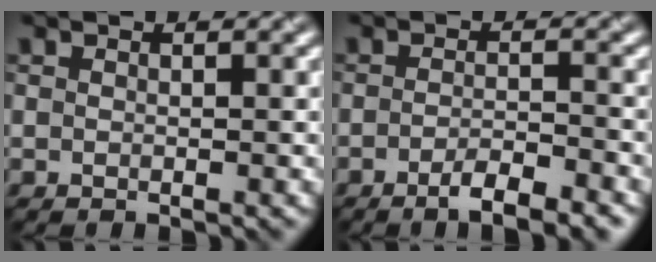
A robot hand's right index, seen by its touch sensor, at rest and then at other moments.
{"total": 3.9, "force": [-2.4, 0.9, 2.9], "torque": [-0.045, 0.000, -0.043]}